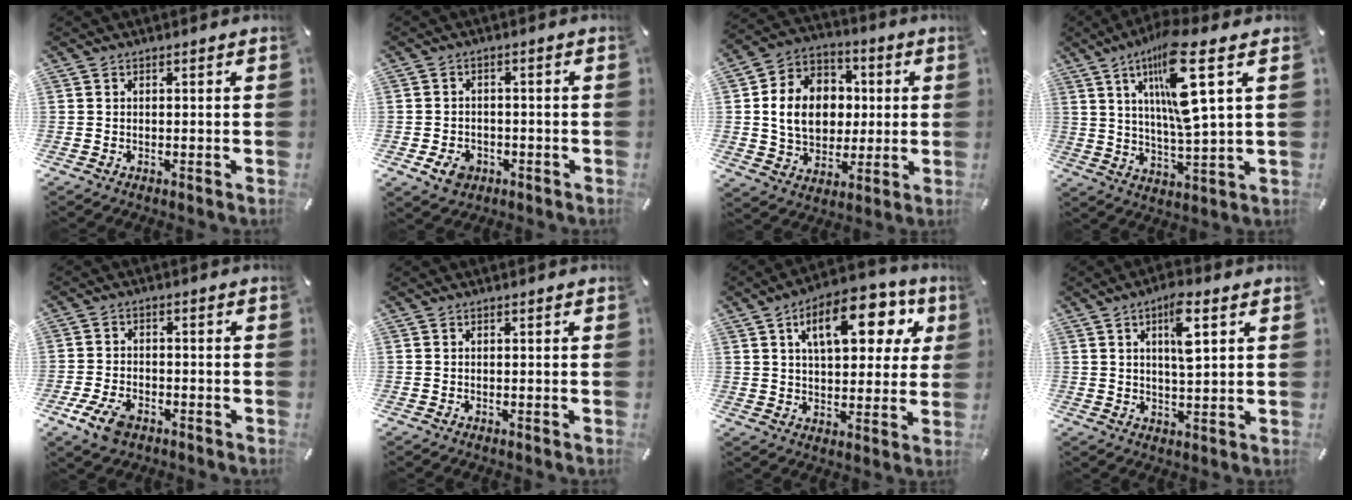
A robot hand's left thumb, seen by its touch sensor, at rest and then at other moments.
{"total": 4.7, "force": [-2.3, 3.6, 2.0], "torque": [-0.044, 0.009, -0.043]}
{"total": 13.2, "force": [0.3, 11.5, 6.5], "torque": [-0.143, 0.007, 0.010]}
{"total": 15.4, "force": [7.1, 3.0, 13.3], "torque": [-0.247, -0.028, 0.109]}
{"total": 6.3, "force": [-3.5, 3.6, 3.7], "torque": [-0.095, 0.008, -0.070]}
{"total": 0.0}
{"total": 17.2, "force": [7.2, 8.8, 12.9], "torque": [-0.189, -0.012, 0.113]}
{"total": 8.0, "force": [3.3, 2.6, 6.8], "torque": [-0.109, -0.008, 0.049]}